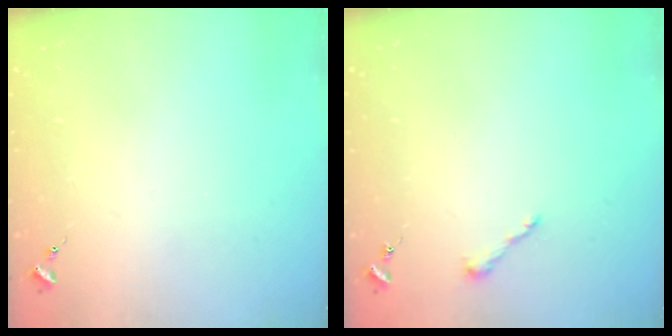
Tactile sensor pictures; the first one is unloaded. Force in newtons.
{"total": 4.3, "press": 4.3, "slide": 0.5}